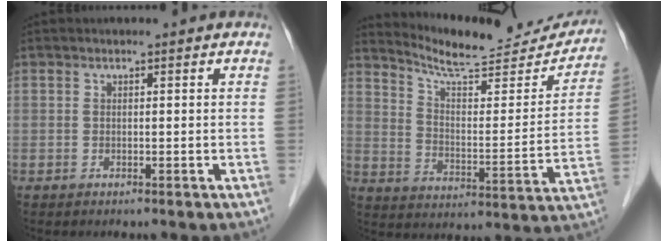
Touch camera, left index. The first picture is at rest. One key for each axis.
{"total": 18.6, "fx": 17.9, "fy": 2.3, "fz": 4.8, "tx": -0.075, "ty": -0.042, "tz": 0.247}